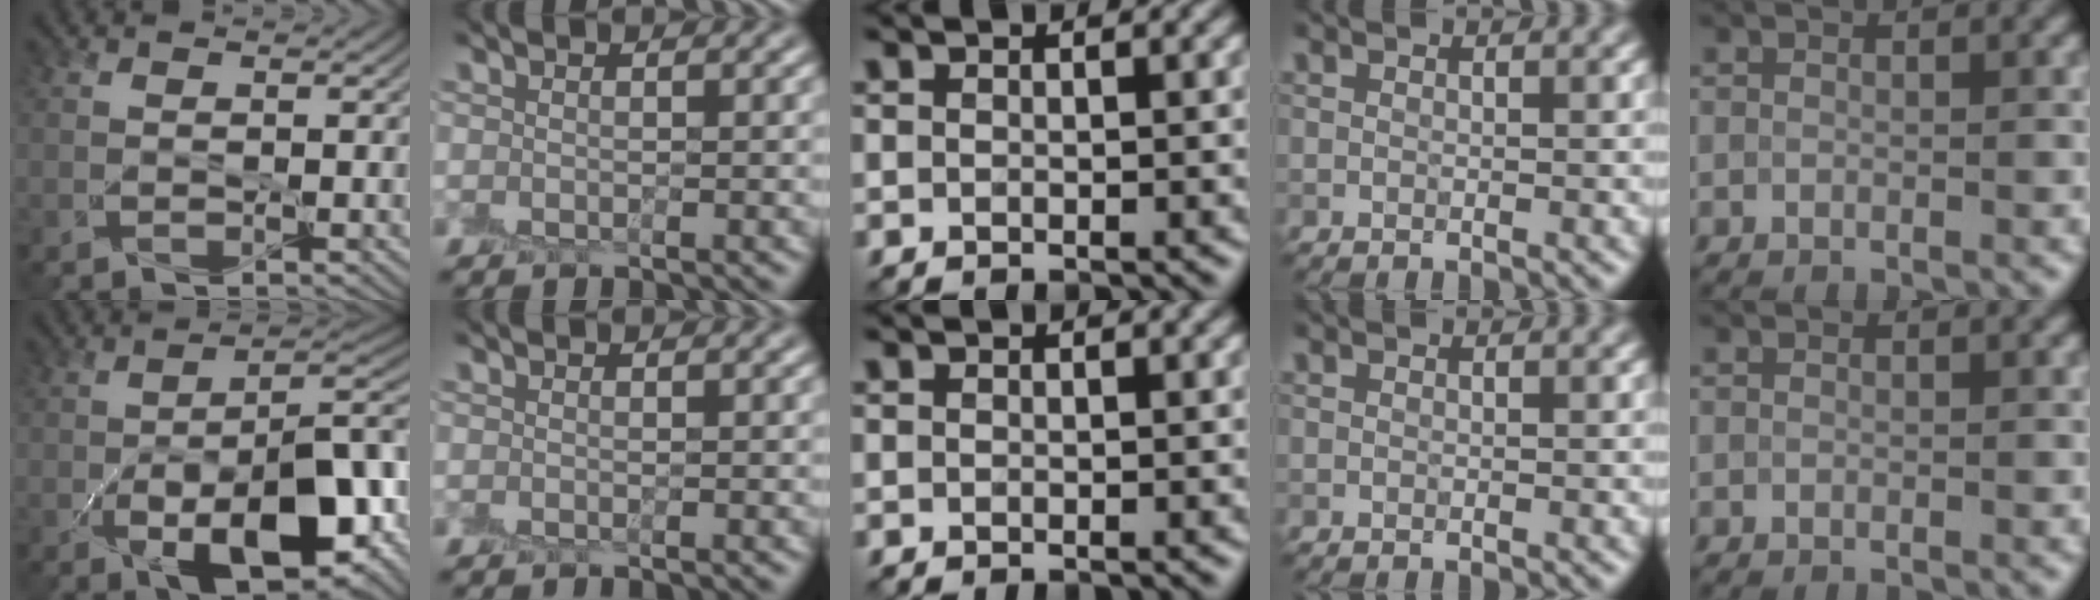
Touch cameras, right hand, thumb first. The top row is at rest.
{"thumb": {"total": 14.6, "force": [-5.2, 6.7, 11.9], "torque": [-0.183, -0.033, -0.075]}, "index": {"total": 0.6, "force": [0.0, -0.4, -0.4], "torque": [0.005, 0.001, 0.001]}}